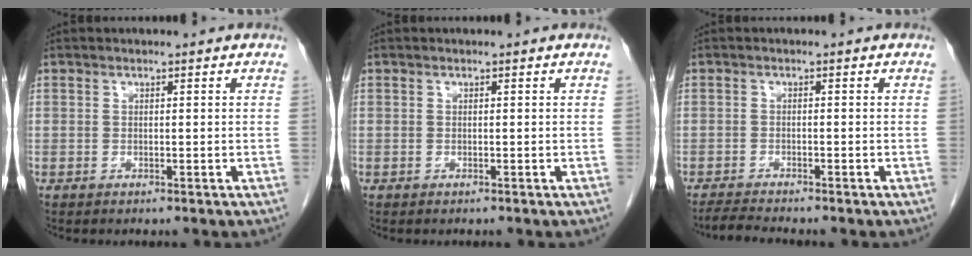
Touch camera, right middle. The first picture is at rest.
{"total": 0.0}
{"total": 2.7, "force": [-2.6, -0.7, 0.6], "torque": [-0.022, -0.017, -0.047]}